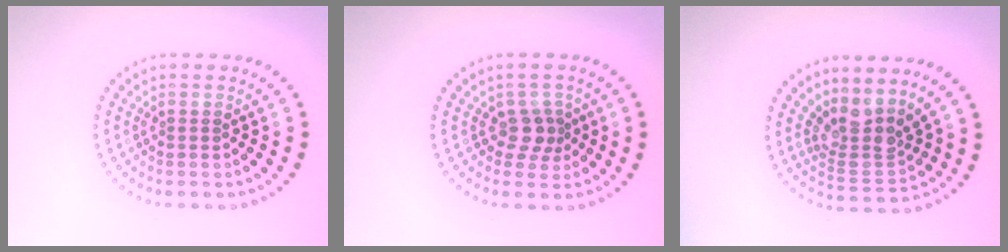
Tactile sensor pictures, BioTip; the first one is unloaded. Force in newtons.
{"total": 2.2, "press": 1.6, "slide": 1.4}
{"total": 3.6, "press": 2.8, "slide": 2.3}